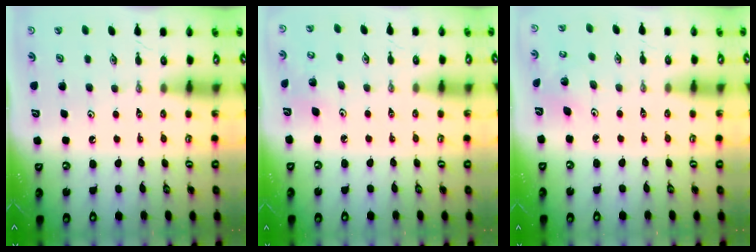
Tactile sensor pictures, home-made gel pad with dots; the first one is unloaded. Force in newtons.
{"total": 5.1, "press": 4.7, "slide": 1.9}
{"total": 3.2, "press": 3.2, "slide": 0.3}